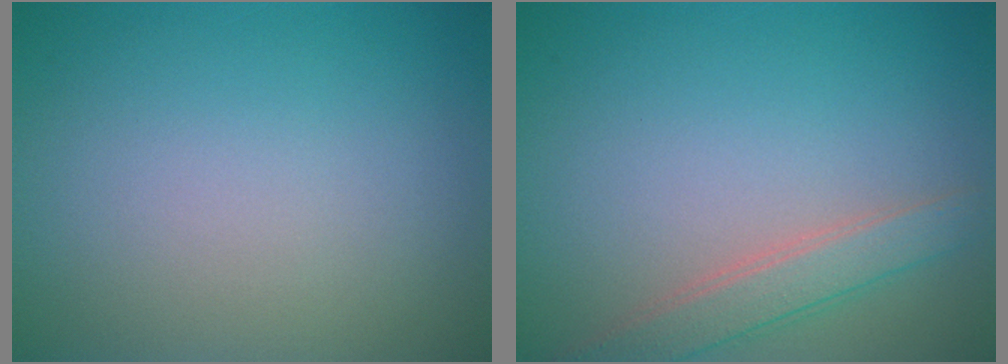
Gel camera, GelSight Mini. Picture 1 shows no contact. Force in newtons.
{"total": 2.7, "press": 2.7, "slide": 0.1}